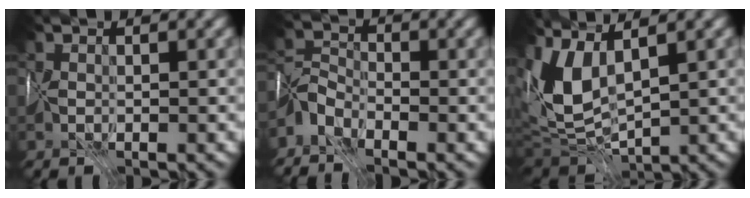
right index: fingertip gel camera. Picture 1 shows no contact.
{"total": 2.3, "force": [-2.3, 0.4, 0.1], "torque": [-0.008, 0.007, -0.059]}
{"total": 6.1, "force": [2.2, 2.8, 5.0], "torque": [-0.132, 0.001, 0.044]}